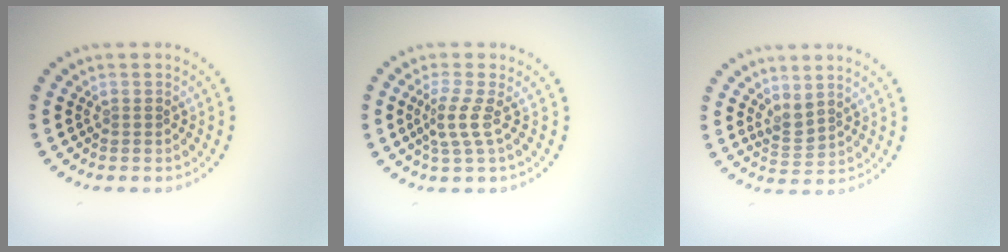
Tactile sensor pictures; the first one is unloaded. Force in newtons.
{"total": 2.3, "press": 1.6, "slide": 1.7}
{"total": 1.7, "press": 1.4, "slide": 1.0}